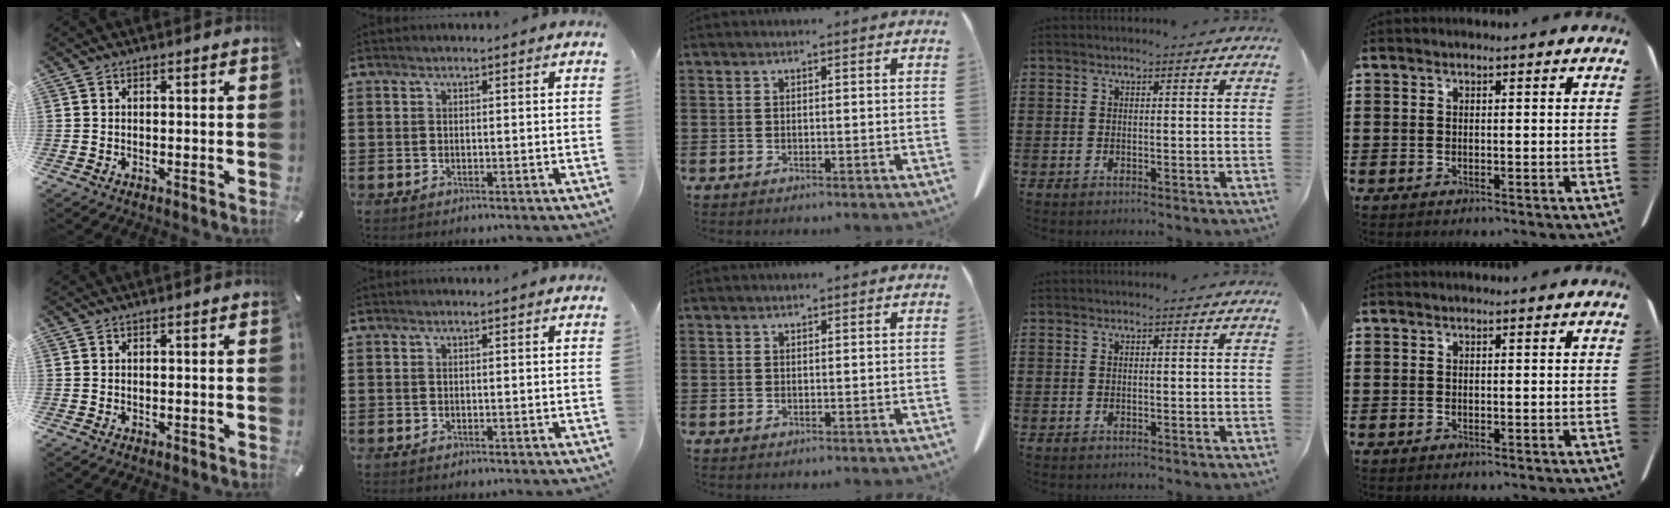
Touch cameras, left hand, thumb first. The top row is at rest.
{}